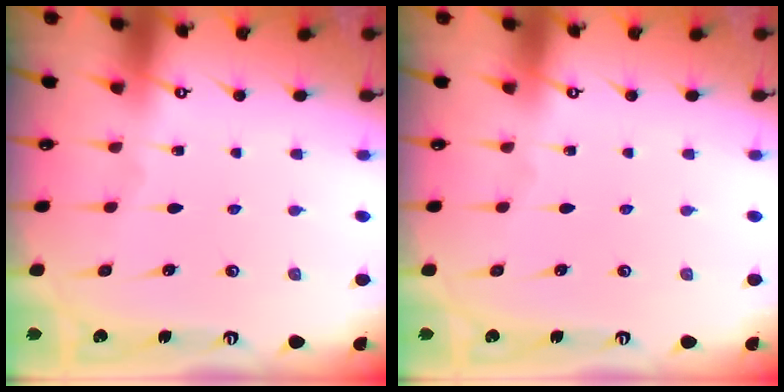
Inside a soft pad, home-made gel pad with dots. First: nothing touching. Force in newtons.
{"total": 0.0}